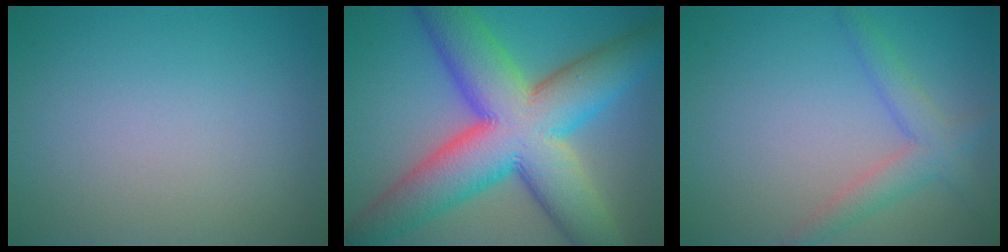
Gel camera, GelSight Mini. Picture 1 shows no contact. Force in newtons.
{"total": 15.0, "press": 15.0, "slide": 0.6}
{"total": 3.0, "press": 3.0, "slide": 0.1}